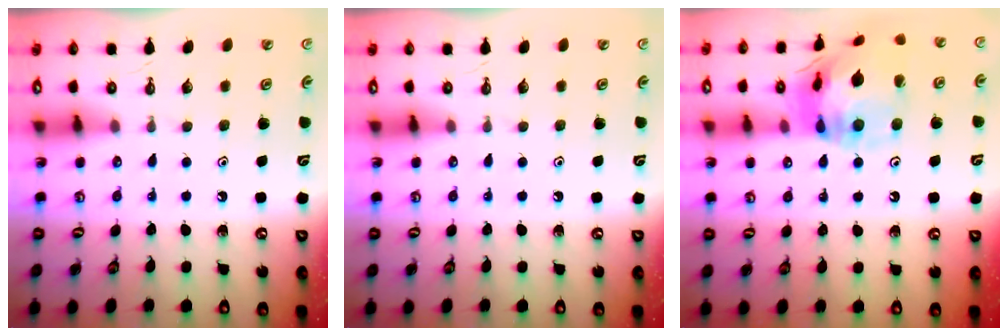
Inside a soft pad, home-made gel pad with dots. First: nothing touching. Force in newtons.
{"total": 0.0}
{"total": 20.5, "press": 20.4, "slide": 2.3}